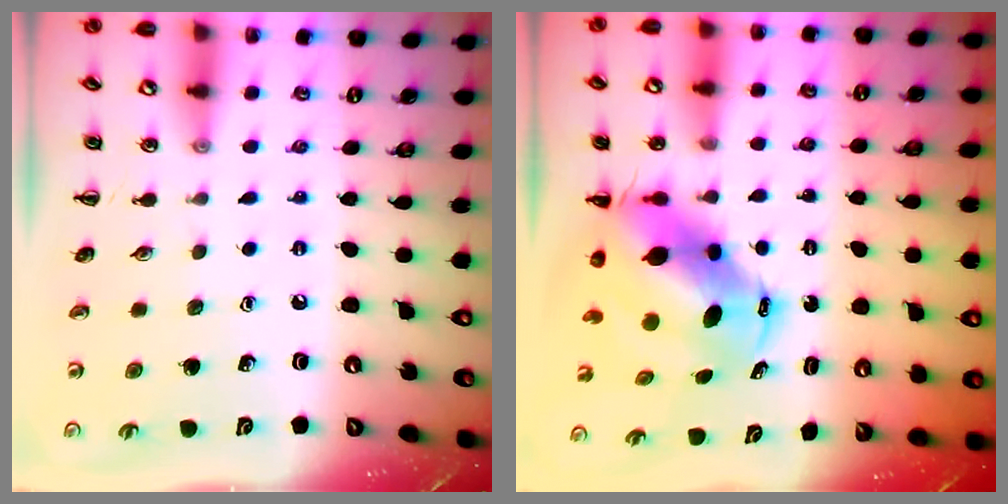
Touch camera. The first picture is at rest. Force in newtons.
{"total": 9.6, "press": 9.3, "slide": 2.5}